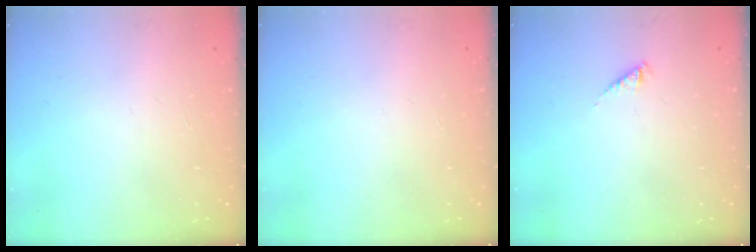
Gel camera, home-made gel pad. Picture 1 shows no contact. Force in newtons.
{"total": 0.0}
{"total": 2.3, "press": 2.3, "slide": 0.3}